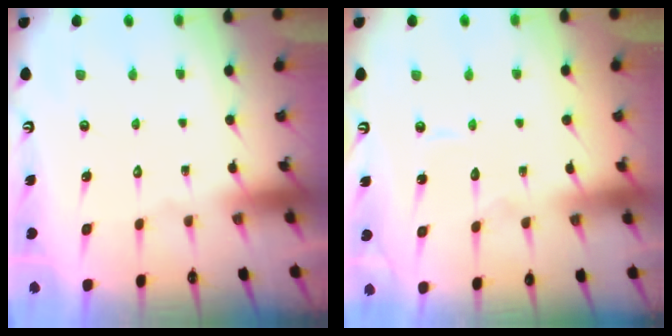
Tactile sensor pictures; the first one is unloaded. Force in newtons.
{"total": 3.2, "press": 3.2, "slide": 0.1}